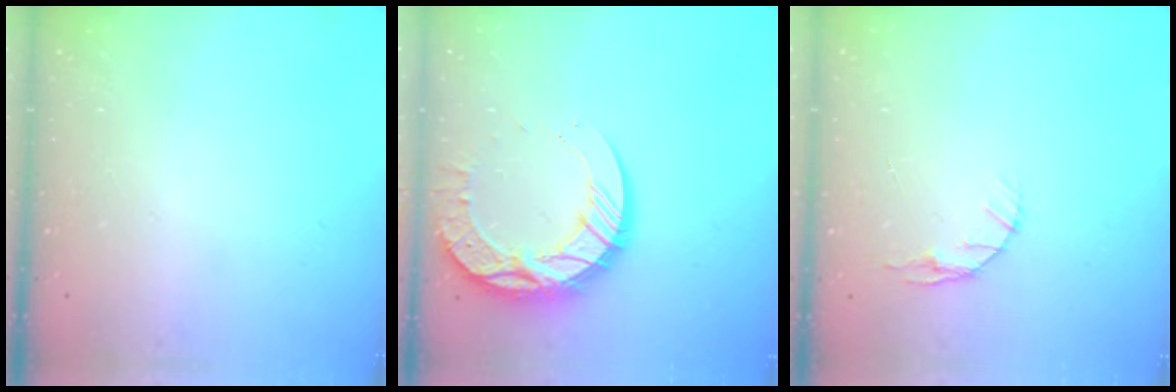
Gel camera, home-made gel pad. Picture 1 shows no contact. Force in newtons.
{"total": 14.6, "press": 14.5, "slide": 1.1}
{"total": 5.0, "press": 4.9, "slide": 0.6}